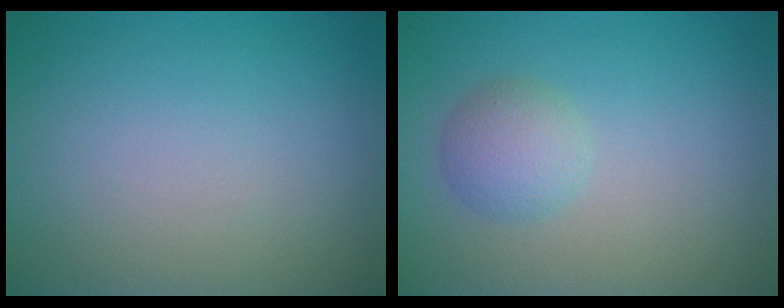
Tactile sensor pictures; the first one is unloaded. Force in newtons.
{"total": 2.4, "press": 2.4, "slide": 0.0}